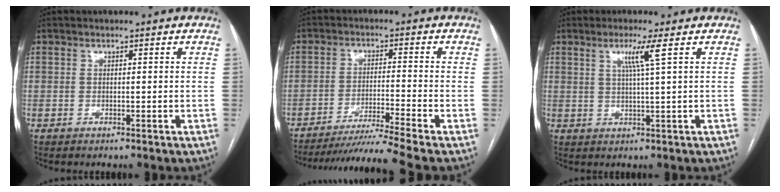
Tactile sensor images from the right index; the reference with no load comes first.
{"total": 10.2, "force": [-8.8, -3.5, 4.0], "torque": [-0.057, -0.023, -0.149]}
{"total": 4.0, "force": [1.7, -1.0, 3.4], "torque": [-0.068, -0.003, 0.033]}